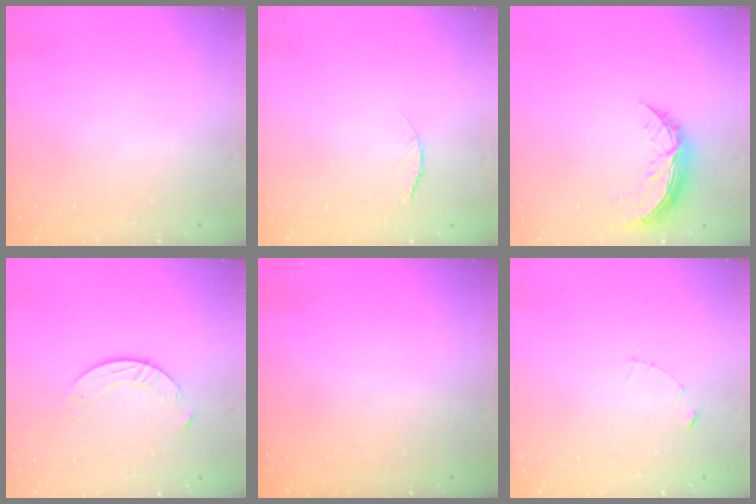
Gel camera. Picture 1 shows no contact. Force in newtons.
{"total": 3.7, "press": 3.6, "slide": 0.4}
{"total": 7.8, "press": 7.8, "slide": 0.4}
{"total": 5.6, "press": 5.6, "slide": 0.7}
{"total": 0.0}
{"total": 1.0, "press": 1.0, "slide": 0.2}